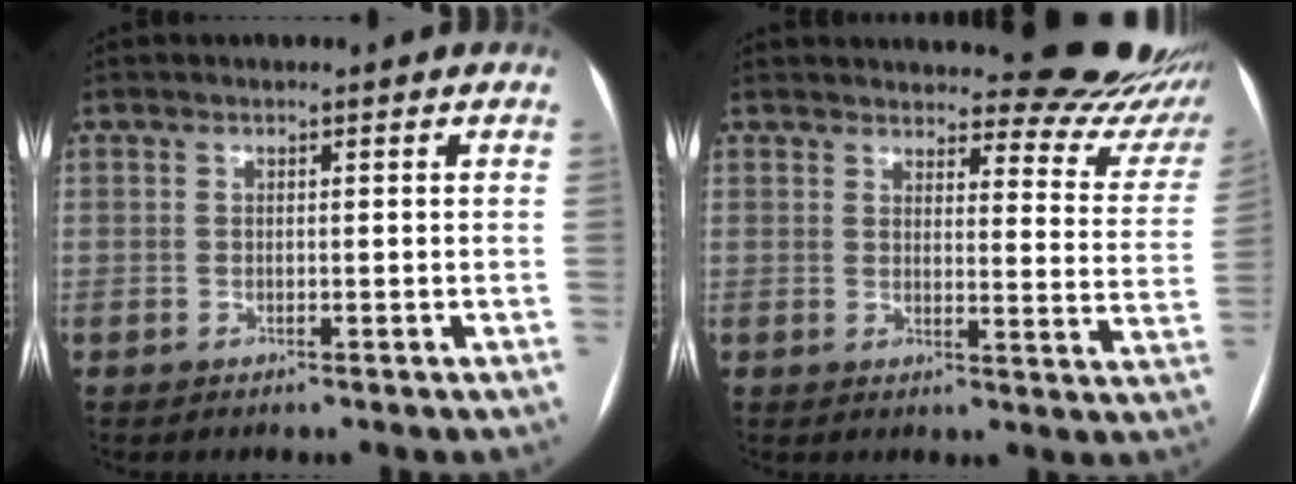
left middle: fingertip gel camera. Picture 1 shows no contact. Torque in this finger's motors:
{"motor_torque": [0.47, -0.71, 0.38, 0.07]}